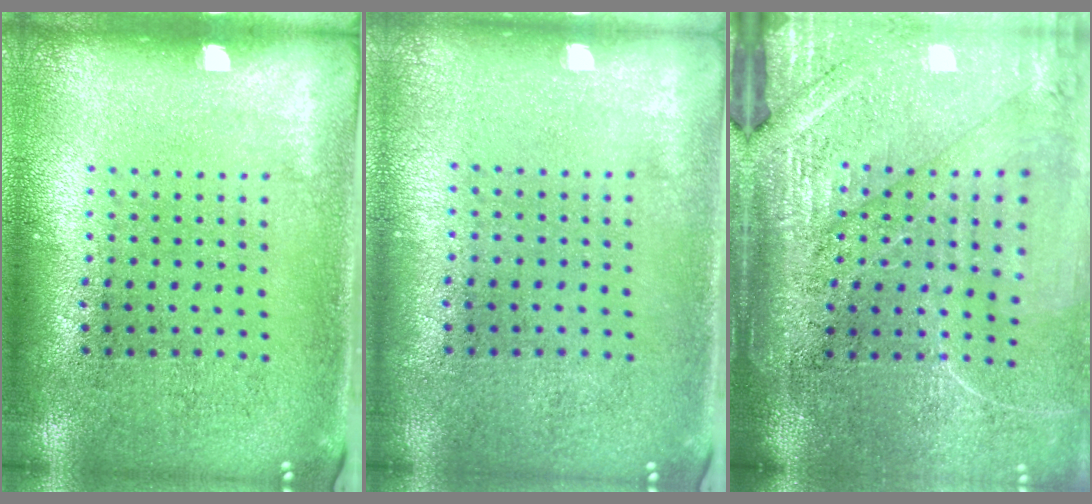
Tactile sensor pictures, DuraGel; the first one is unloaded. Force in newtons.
{"total": 0.0}
{"total": 4.2, "press": 3.6, "slide": 2.1}